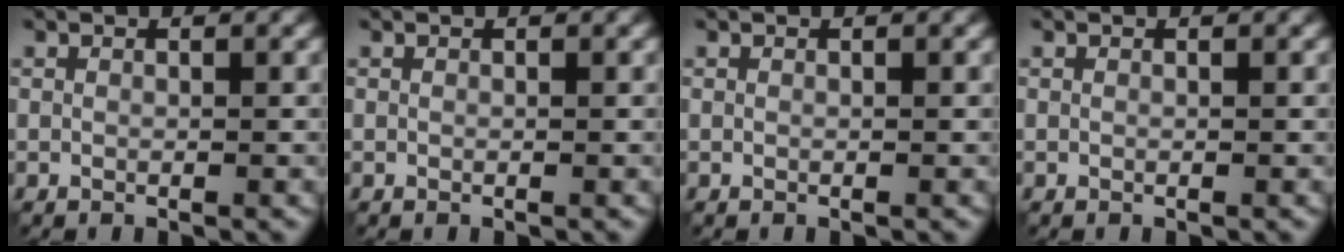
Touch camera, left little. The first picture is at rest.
{"total": 0.0}
{"total": 0.0}
{"total": 0.0}